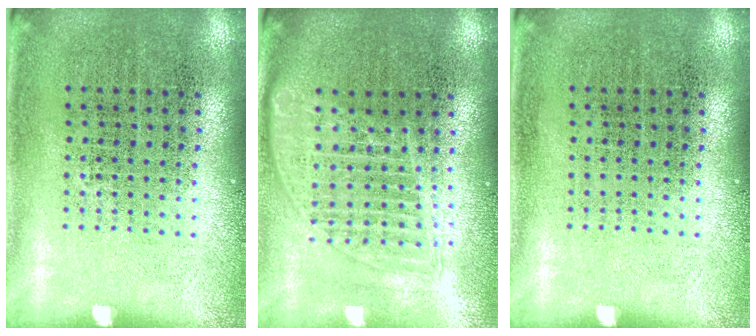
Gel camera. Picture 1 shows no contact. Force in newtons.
{"total": 1.6, "press": 1.4, "slide": 0.8}
{"total": 0.0}